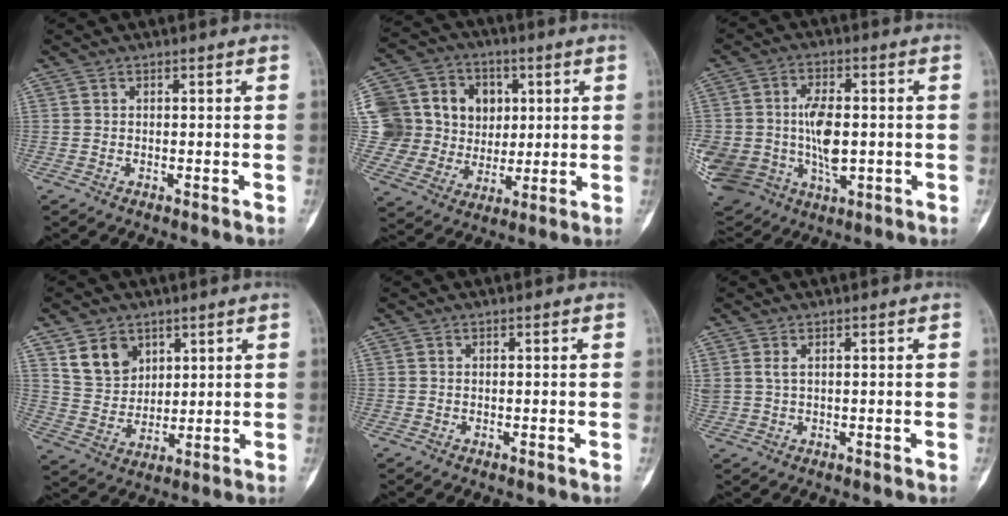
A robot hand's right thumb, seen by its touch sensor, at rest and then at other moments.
{"total": 20.5, "force": [4.0, 18.0, 8.8], "torque": [-0.141, 0.036, 0.092]}
{"total": 24.5, "force": [-1.9, 16.9, 17.6], "torque": [-0.392, 0.008, -0.005]}
{"total": 9.0, "force": [4.8, 6.6, 3.8], "torque": [-0.047, -0.028, 0.102]}
{"total": 0.0}
{"total": 1.8, "force": [0.8, 0.9, 1.4], "torque": [-0.035, 0.006, 0.024]}